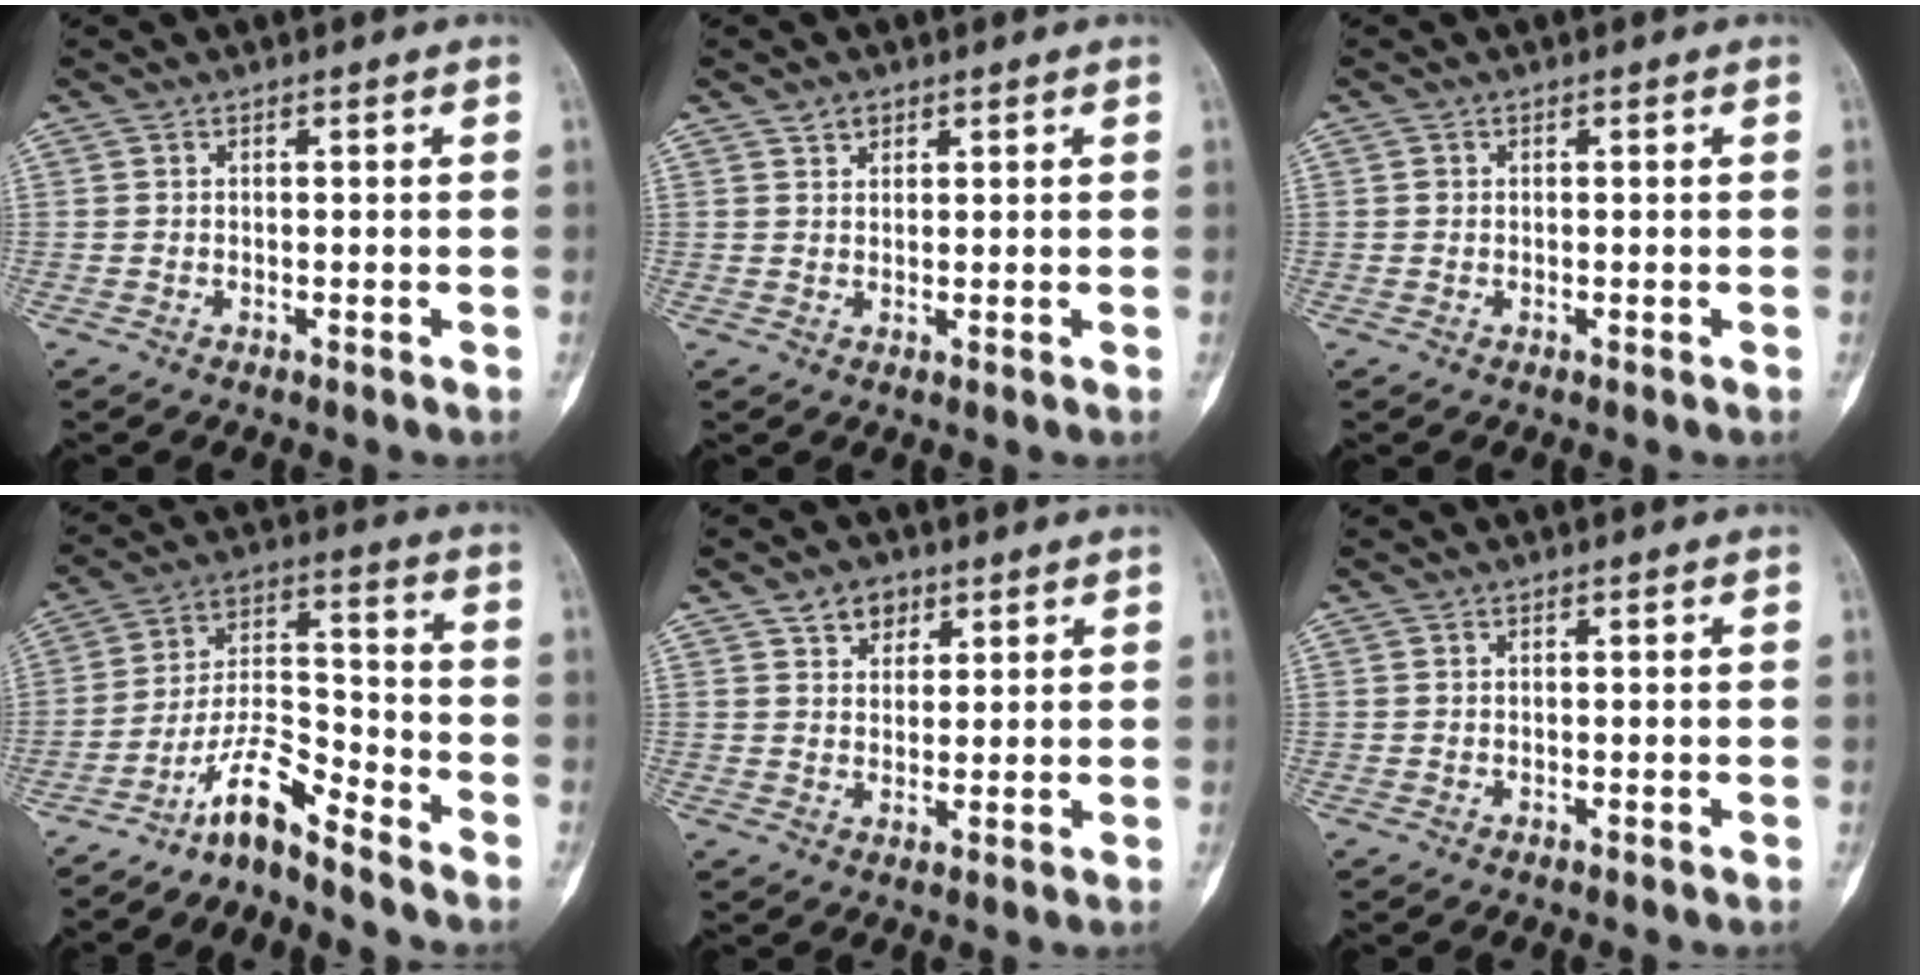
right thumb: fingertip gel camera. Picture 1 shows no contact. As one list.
[{"total": 1.8, "force": [1.2, 1.2, 0.5], "torque": [0.002, -0.007, 0.019]}, {"total": 0.6, "force": [0.1, 0.5, 0.2], "torque": [0.001, 0.003, 0.003]}, {"total": 8.8, "force": [-7.4, 1.4, 4.6], "torque": [-0.090, 0.085, -0.141]}, {"total": 4.6, "force": [2.7, 3.2, 1.8], "torque": [-0.006, -0.014, 0.044]}, {"total": 0.0}]